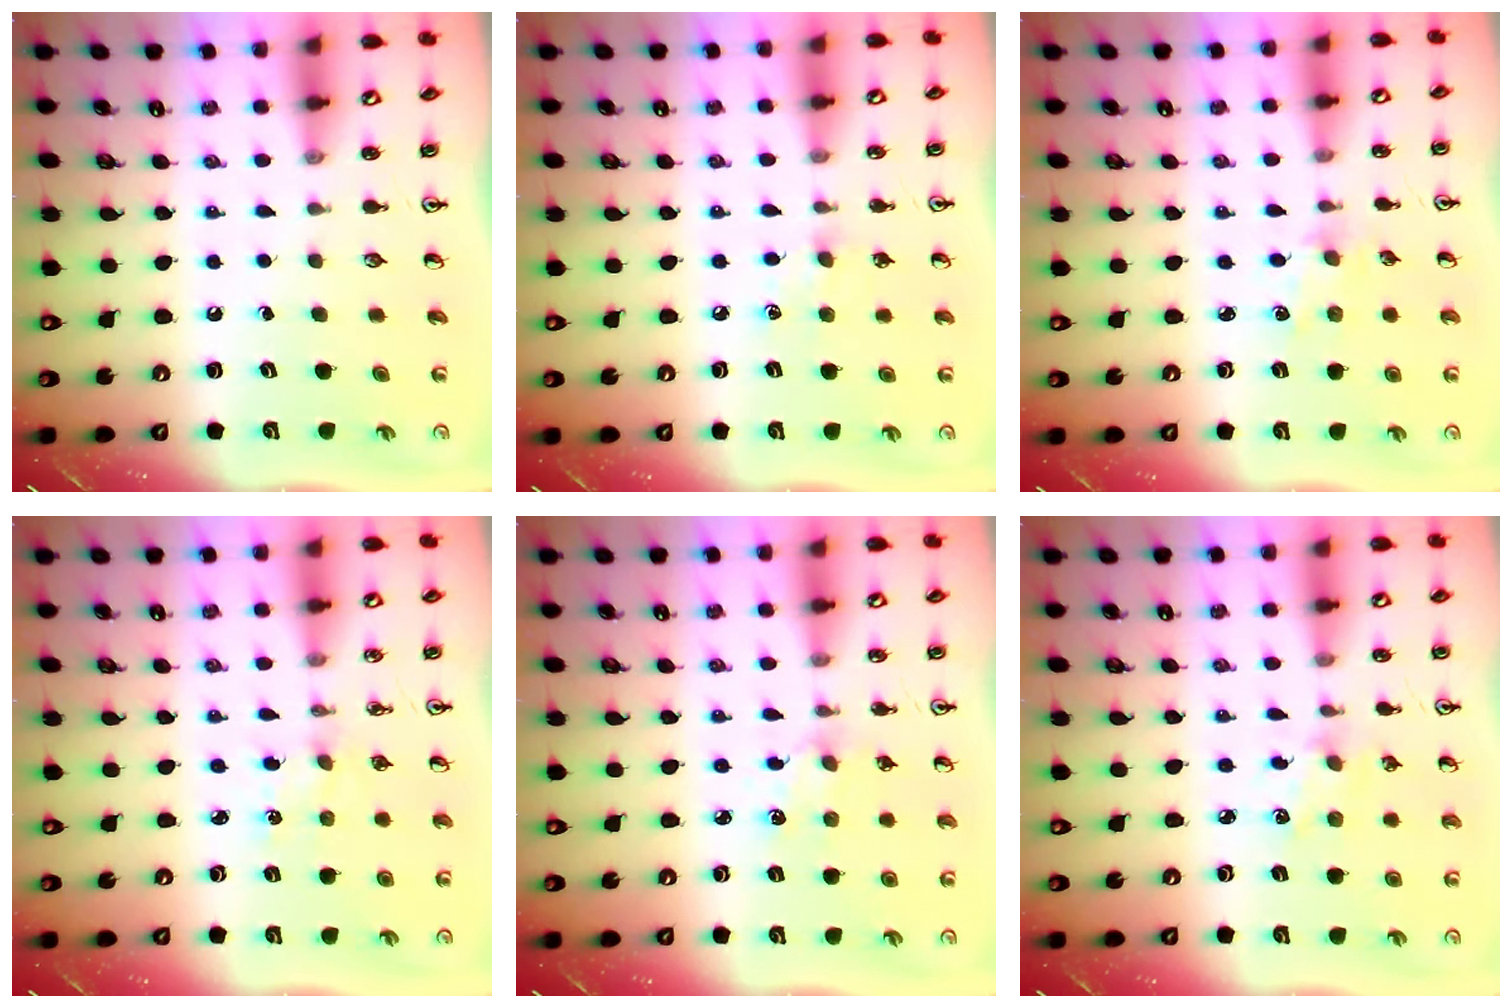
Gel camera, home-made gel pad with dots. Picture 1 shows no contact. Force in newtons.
{"total": 6.9, "press": 6.8, "slide": 0.6}
{"total": 2.9, "press": 2.8, "slide": 0.4}
{"total": 1.5, "press": 1.5, "slide": 0.2}
{"total": 4.5, "press": 4.5, "slide": 0.5}
{"total": 1.8, "press": 1.7, "slide": 0.3}